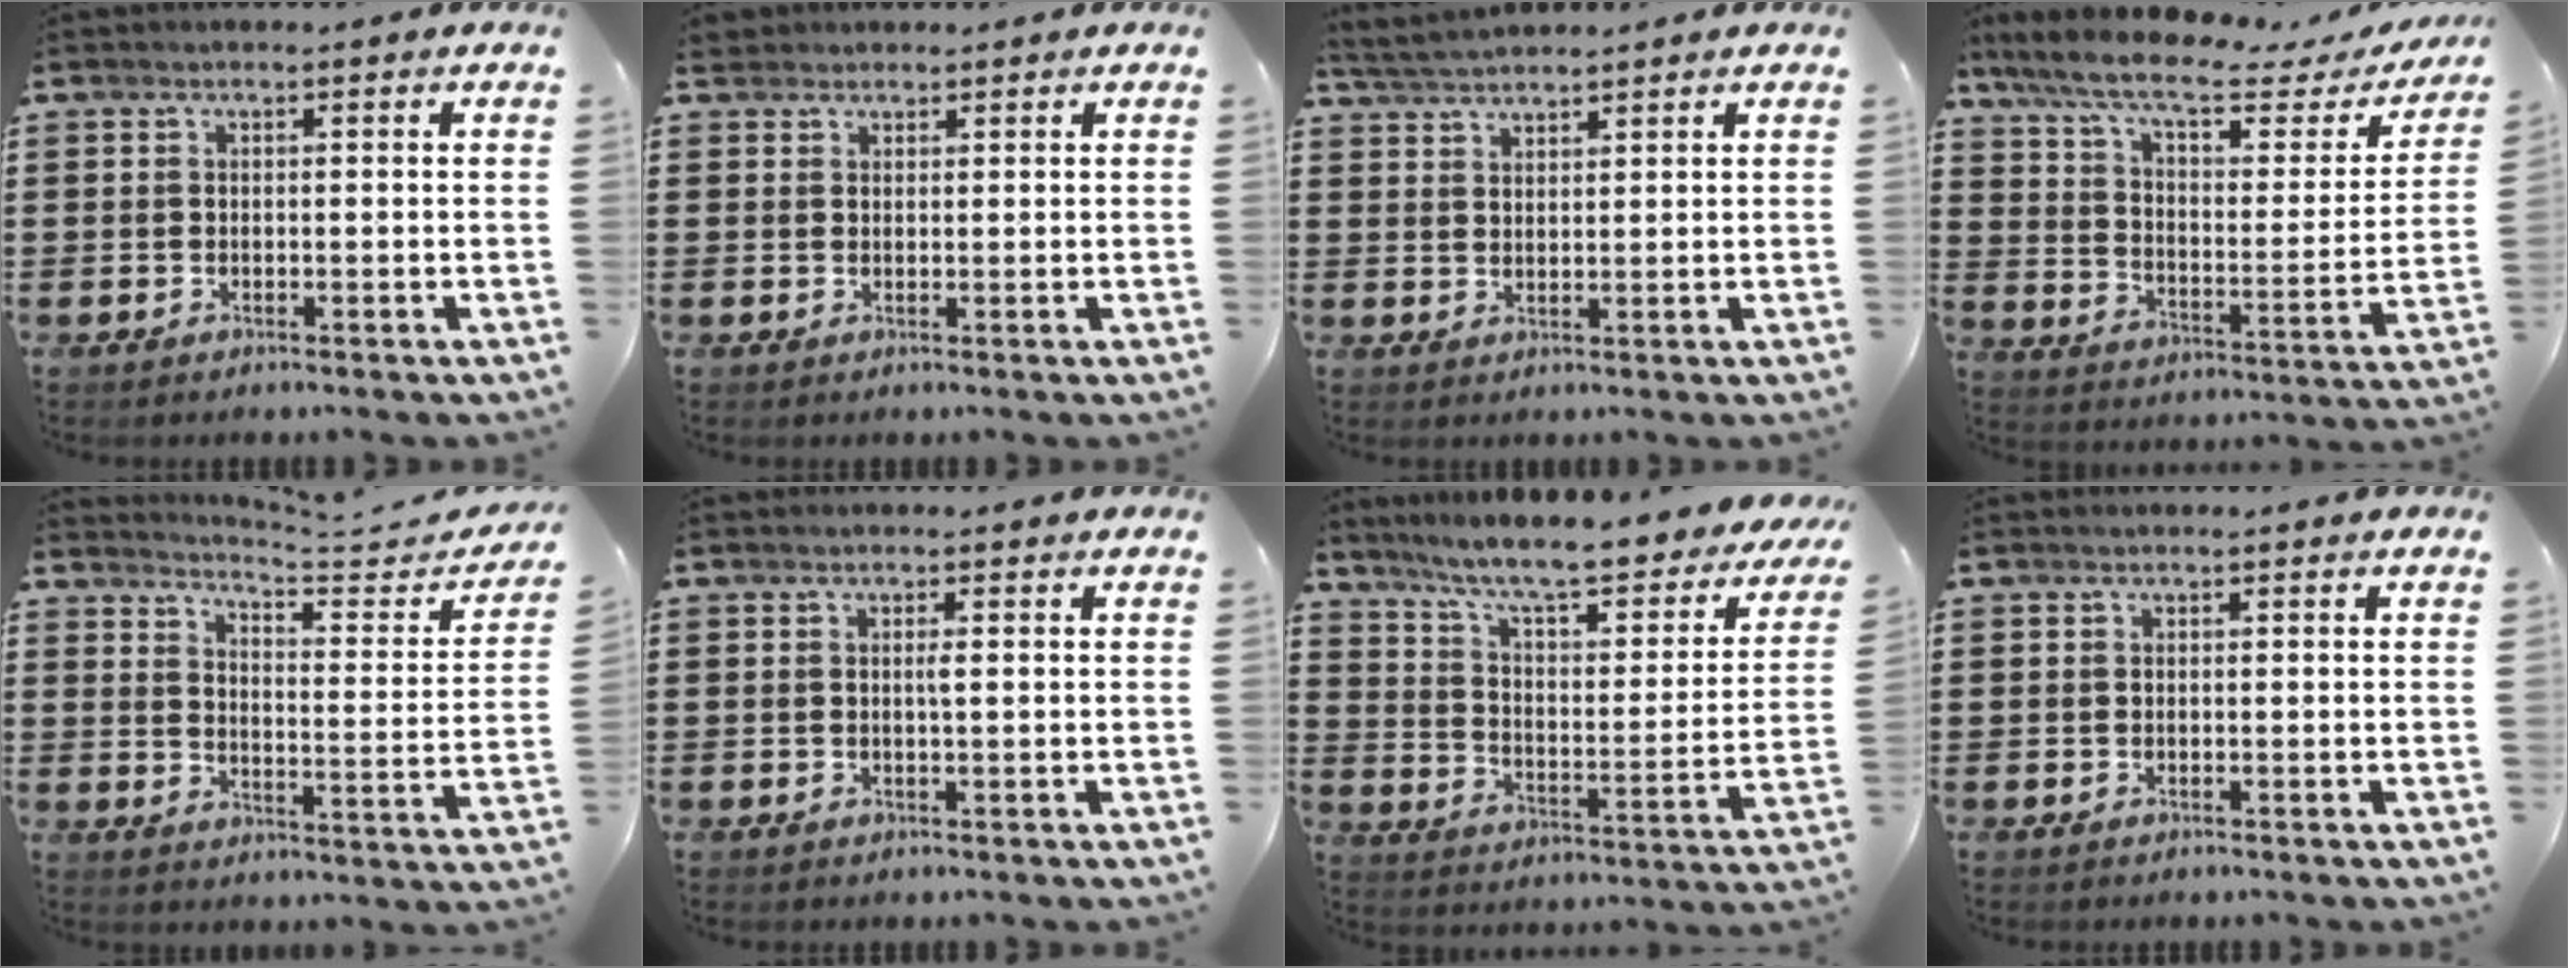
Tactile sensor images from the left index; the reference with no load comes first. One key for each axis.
{"total": 1.7, "fx": 1.5, "fy": 0.8, "fz": 0.1, "tx": -0.006, "ty": 0.006, "tz": 0.031}
{"total": 3.3, "fx": 3.2, "fy": 0.2, "fz": 0.7, "tx": -0.025, "ty": -0.005, "tz": 0.059}
{"total": 9.9, "fx": 7.4, "fy": 2.0, "fz": 6.2, "tx": -0.147, "ty": -0.033, "tz": 0.126}
{"total": 3.6, "fx": 3.4, "fy": -0.1, "fz": 1.2, "tx": -0.037, "ty": -0.034, "tz": 0.049}
{"total": 1.1, "fx": 0.2, "fy": -0.1, "fz": 1.1, "tx": -0.020, "ty": -0.003, "tz": 0.003}
{"total": 8.6, "fx": 7.2, "fy": 0.4, "fz": 4.6, "tx": -0.117, "ty": -0.053, "tz": 0.120}
{"total": 0.0}